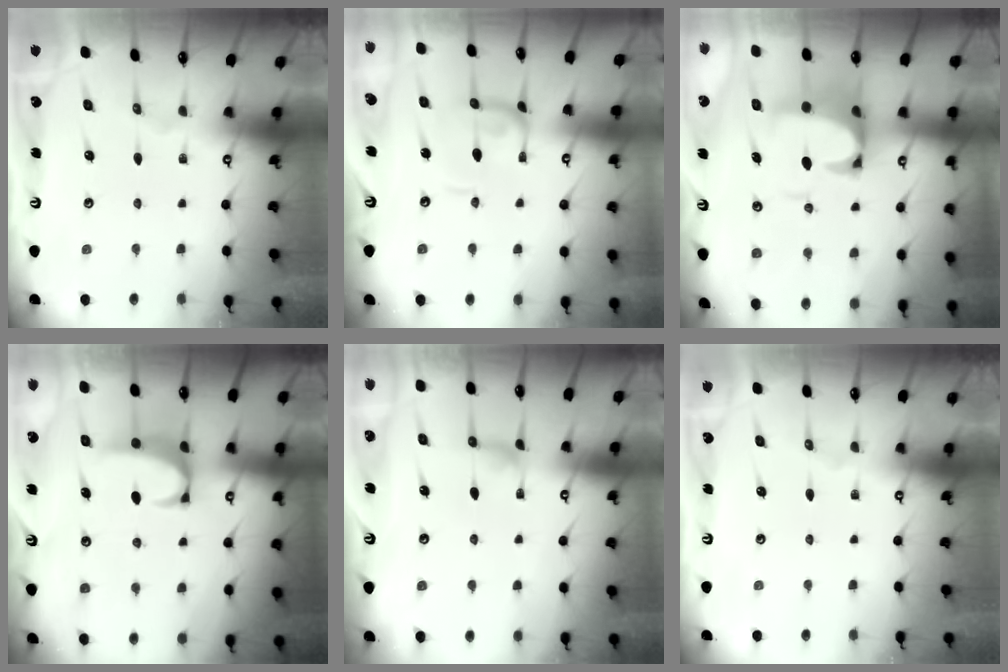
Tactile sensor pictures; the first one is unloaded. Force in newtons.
{"total": 1.7, "press": 1.7, "slide": 0.4}
{"total": 5.8, "press": 5.7, "slide": 1.3}
{"total": 3.0, "press": 2.9, "slide": 0.8}
{"total": 2.2, "press": 2.2, "slide": 0.4}
{"total": 0.0}